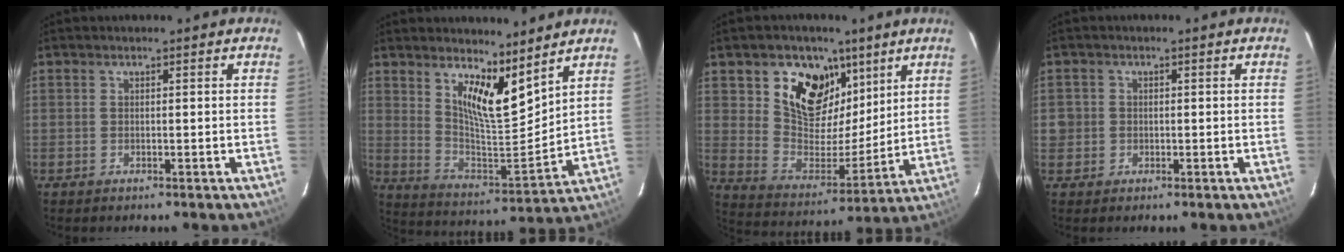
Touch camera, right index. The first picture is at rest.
{"total": 12.1, "force": [8.1, 3.3, 8.3], "torque": [-0.135, -0.015, 0.148]}
{"total": 15.7, "force": [8.4, 11.0, 7.4], "torque": [-0.151, 0.000, 0.157]}
{"total": 2.9, "force": [-0.4, 2.9, 0.5], "torque": [-0.012, 0.004, -0.006]}